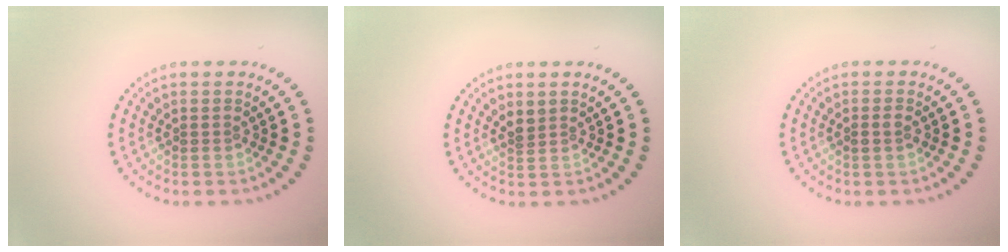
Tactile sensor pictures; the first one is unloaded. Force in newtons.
{"total": 1.5, "press": 1.2, "slide": 0.9}
{"total": 0.9, "press": 0.8, "slide": 0.1}